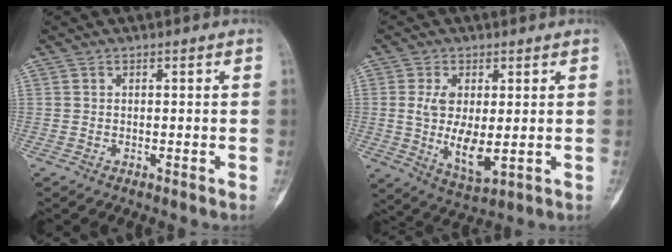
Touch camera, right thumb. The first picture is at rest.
{"total": 9.5, "force": [0.3, 4.5, 8.3], "torque": [-0.150, -0.017, 0.018]}